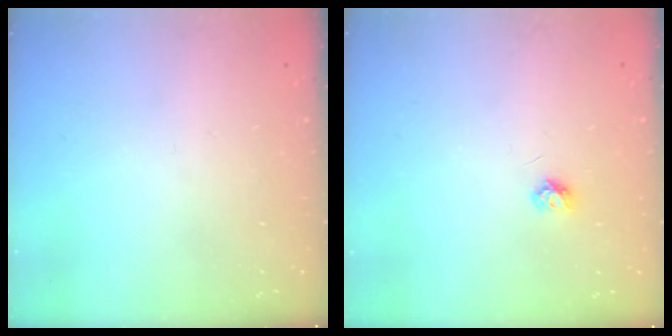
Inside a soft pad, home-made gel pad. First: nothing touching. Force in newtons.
{"total": 3.7, "press": 3.7, "slide": 0.5}